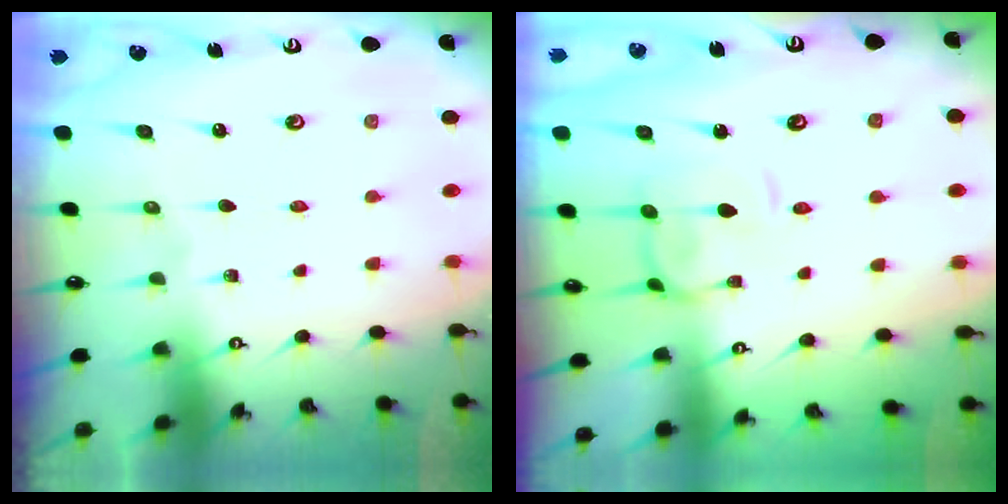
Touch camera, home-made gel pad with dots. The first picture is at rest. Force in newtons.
{"total": 2.2, "press": 2.0, "slide": 0.7}